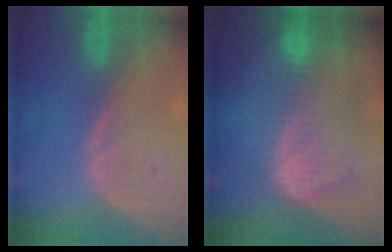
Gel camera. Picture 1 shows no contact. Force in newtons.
{"total": 10.5, "press": 9.0, "slide": 5.3}